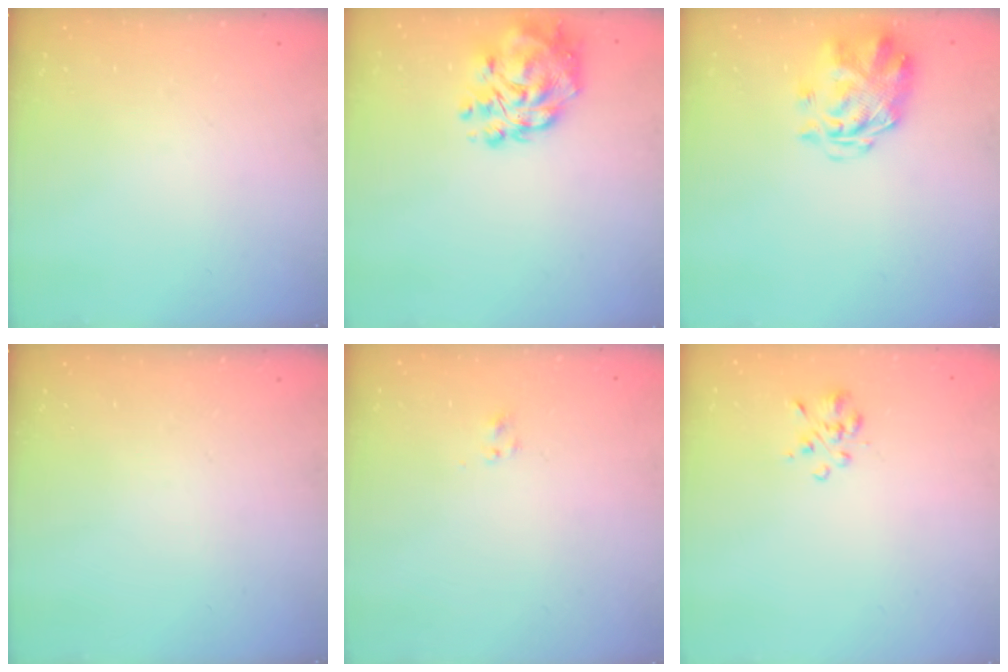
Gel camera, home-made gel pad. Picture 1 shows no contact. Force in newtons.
{"total": 11.8, "press": 11.5, "slide": 2.7}
{"total": 3.8, "press": 3.4, "slide": 1.8}
{"total": 0.0}
{"total": 1.3, "press": 1.1, "slide": 0.8}
{"total": 2.2, "press": 1.9, "slide": 1.1}